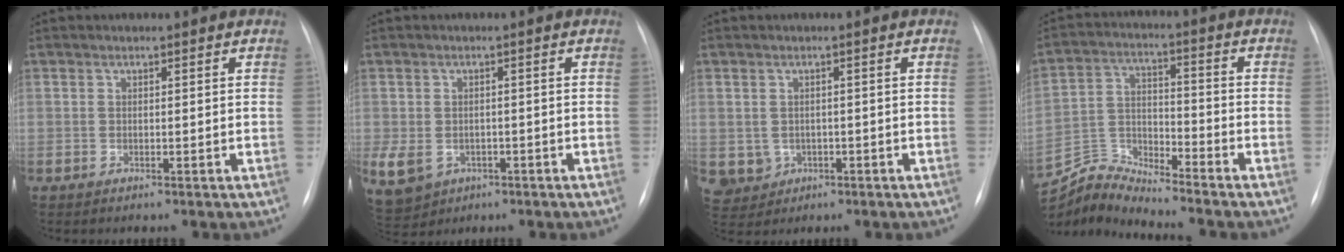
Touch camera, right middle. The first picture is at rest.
{"total": 13.0, "force": [-4.8, 10.6, 5.6], "torque": [-0.173, -0.001, -0.058]}
{"total": 4.6, "force": [-1.0, 4.3, 1.1], "torque": [-0.021, 0.003, -0.004]}
{"total": 8.9, "force": [-8.7, -1.6, -0.4], "torque": [-0.003, 0.019, -0.165]}